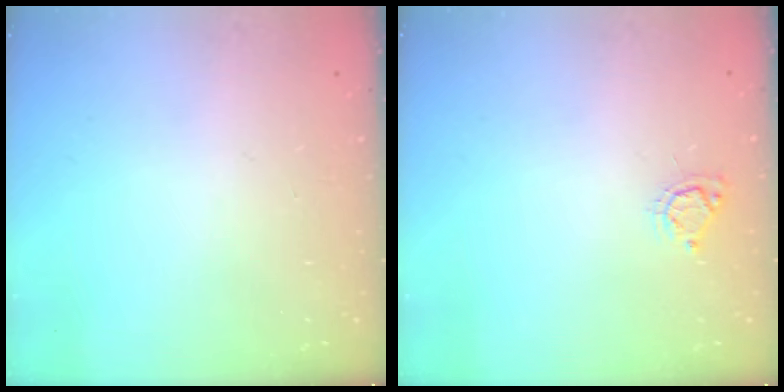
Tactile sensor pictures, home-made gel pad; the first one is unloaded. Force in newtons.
{"total": 5.0, "press": 5.0, "slide": 0.5}